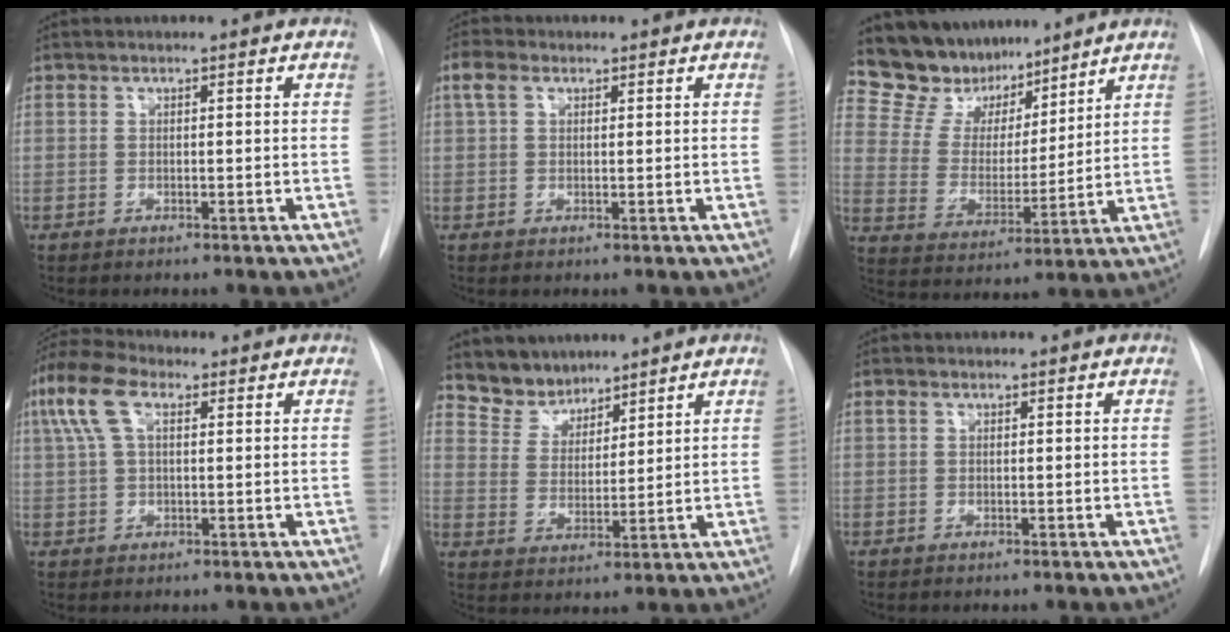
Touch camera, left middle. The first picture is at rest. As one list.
[{"total": 2.8, "force": [1.3, 1.7, 1.8], "torque": [-0.045, 0.020, 0.028]}, {"total": 11.8, "force": [10.4, 5.1, 2.1], "torque": [-0.041, 0.012, 0.198]}, {"total": 9.1, "force": [3.7, 4.1, 7.2], "torque": [-0.173, 0.037, 0.071]}, {"total": 6.0, "force": [5.3, 2.7, 0.1], "torque": [0.001, 0.004, 0.108]}, {"total": 0.7, "force": [0.3, 0.4, 0.4], "torque": [-0.013, 0.010, 0.006]}]